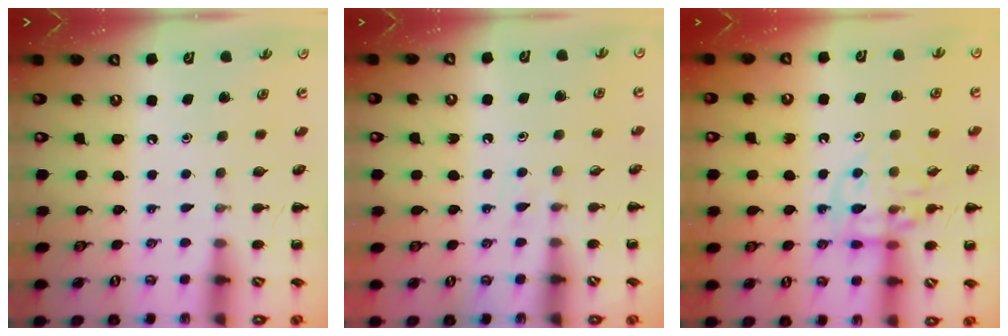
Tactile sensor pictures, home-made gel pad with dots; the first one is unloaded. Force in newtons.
{"total": 2.9, "press": 2.7, "slide": 1.2}
{"total": 11.9, "press": 11.8, "slide": 1.6}